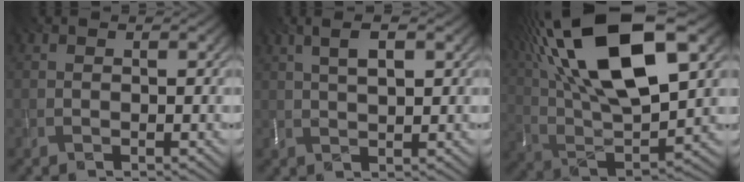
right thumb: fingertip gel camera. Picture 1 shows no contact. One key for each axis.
{"total": 4.2, "fx": 1.6, "fy": 1.3, "fz": 3.6, "tx": -0.085, "ty": 0.005, "tz": 0.032}
{"total": 20.9, "fx": 9.6, "fy": 8.4, "fz": 16.5, "tx": -0.337, "ty": 0.040, "tz": 0.160}